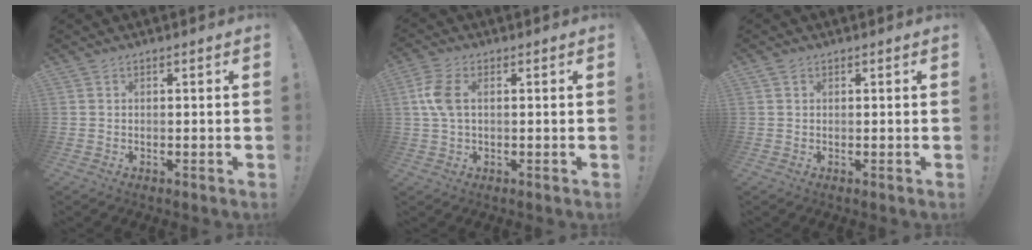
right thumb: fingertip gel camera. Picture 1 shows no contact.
{"total": 6.6, "force": [0.9, 3.6, 5.4], "torque": [-0.118, 0.004, 0.015]}
{"total": 0.8, "force": [0.6, 0.5, 0.2], "torque": [-0.002, -0.001, 0.010]}